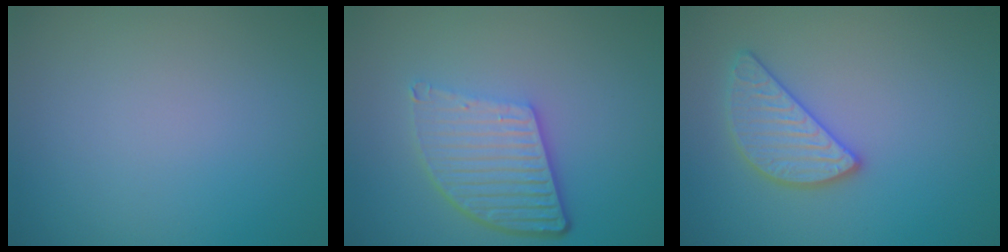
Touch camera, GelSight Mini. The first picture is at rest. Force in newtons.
{"total": 5.5, "press": 4.0, "slide": 3.8}
{"total": 2.7, "press": 2.7, "slide": 0.1}